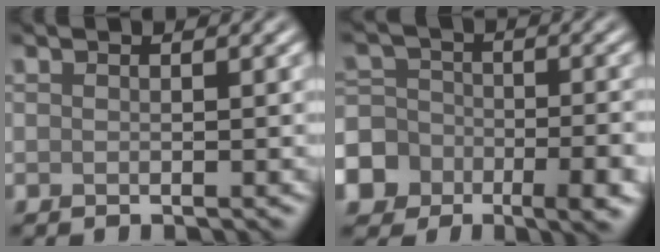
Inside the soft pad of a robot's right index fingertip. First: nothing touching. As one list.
[{"total": 12.5, "force": [-7.1, 9.3, 4.5], "torque": [-0.078, -0.033, -0.133]}]